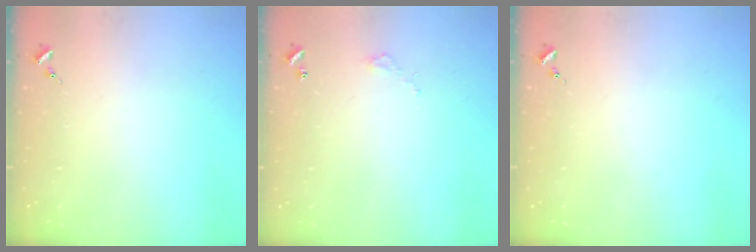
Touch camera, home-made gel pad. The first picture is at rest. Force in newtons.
{"total": 2.8, "press": 2.8, "slide": 0.2}
{"total": 0.0}